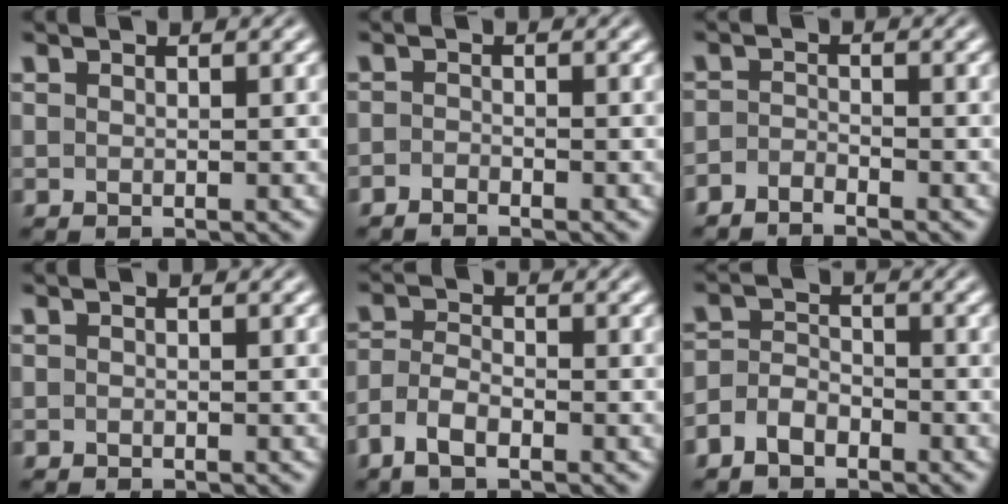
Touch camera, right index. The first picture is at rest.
{"total": 1.5, "force": [-1.5, -0.2, -0.2], "torque": [0.007, -0.010, -0.025]}
{"total": 2.3, "force": [-2.3, 0.1, 0.0], "torque": [0.003, -0.013, -0.039]}
{"total": 0.6, "force": [-0.4, -0.4, -0.1], "torque": [0.003, -0.006, -0.004]}
{"total": 3.2, "force": [-2.0, 1.7, 1.8], "torque": [-0.046, -0.017, -0.030]}
{"total": 4.0, "force": [-2.8, 2.6, 1.3], "torque": [-0.020, -0.012, -0.045]}